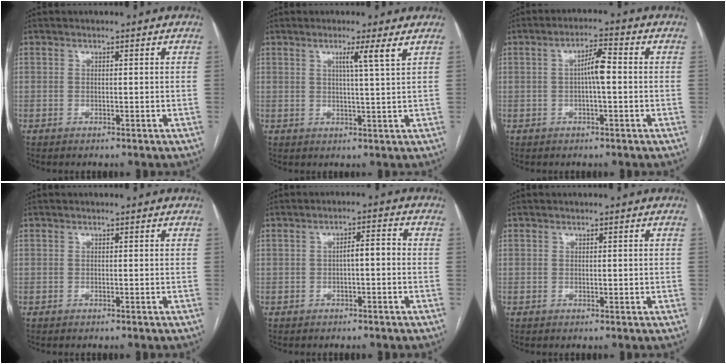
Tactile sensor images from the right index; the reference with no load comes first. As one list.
[{"total": 3.6, "force": [1.9, -0.9, 2.9], "torque": [-0.050, -0.006, 0.033]}, {"total": 4.3, "force": [-0.1, 0.6, 4.3], "torque": [-0.075, 0.011, -0.002]}, {"total": 0.0}, {"total": 3.0, "force": [-0.5, 0.9, 2.9], "torque": [-0.047, 0.015, -0.006]}, {"total": 0.6, "force": [0.1, 0.4, 0.4], "torque": [-0.003, 0.000, 0.004]}]